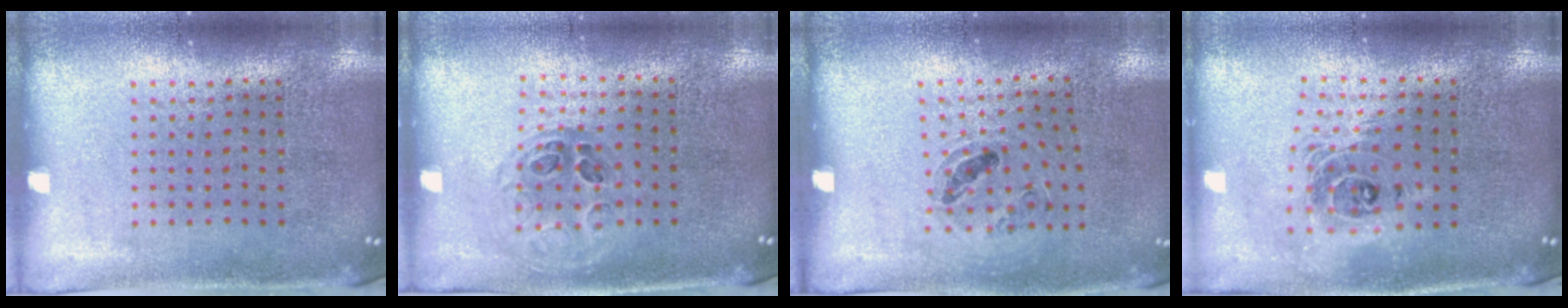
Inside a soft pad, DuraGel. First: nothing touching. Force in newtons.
{"total": 1.0, "press": 1.0, "slide": 0.4}
{"total": 0.9, "press": 0.8, "slide": 0.4}
{"total": 1.8, "press": 1.4, "slide": 1.1}